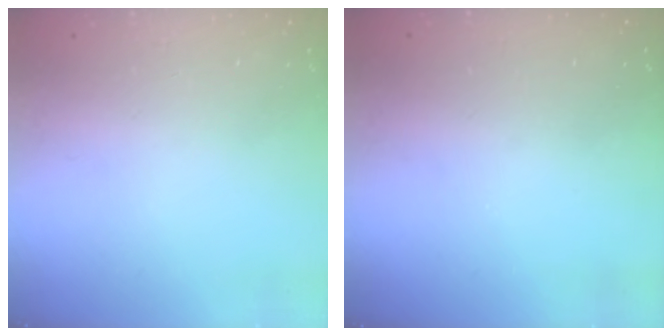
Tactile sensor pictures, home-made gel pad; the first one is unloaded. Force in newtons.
{"total": 2.9, "press": 2.8, "slide": 0.9}